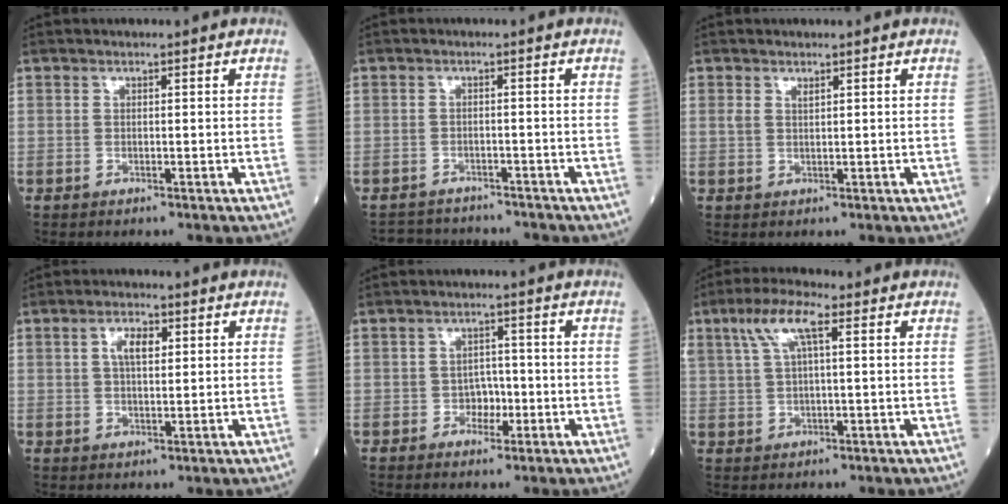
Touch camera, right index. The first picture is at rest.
{"total": 6.2, "force": [-5.9, 1.6, 0.4], "torque": [-0.004, 0.008, -0.079]}
{"total": 1.2, "force": [0.8, 0.4, 0.8], "torque": [-0.021, 0.008, 0.018]}
{"total": 3.9, "force": [1.3, 1.5, 3.3], "torque": [-0.062, 0.005, 0.023]}
{"total": 2.9, "force": [-1.0, 2.1, 1.8], "torque": [-0.021, 0.007, -0.017]}
{"total": 6.4, "force": [2.8, 1.4, 5.6], "torque": [-0.120, 0.023, 0.055]}